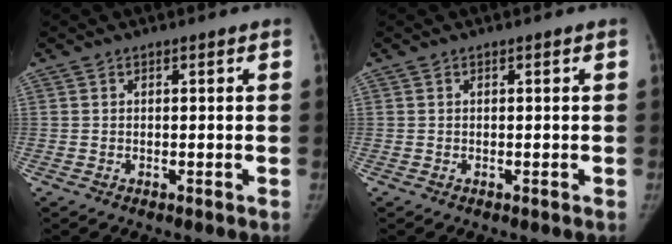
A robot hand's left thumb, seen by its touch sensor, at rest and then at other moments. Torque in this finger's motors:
{"motor_torque": [0.00, 0.00, 0.12, -0.08, 0.00]}